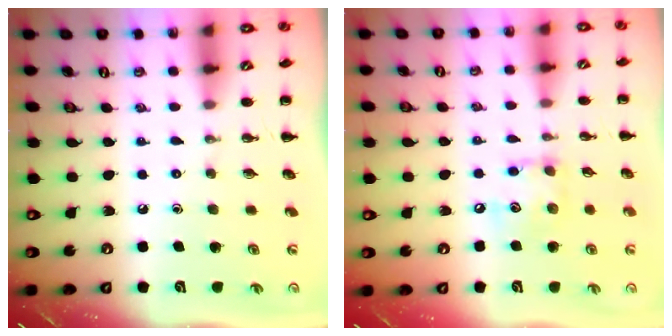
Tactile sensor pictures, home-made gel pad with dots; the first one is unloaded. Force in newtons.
{"total": 8.4, "press": 8.4, "slide": 0.5}